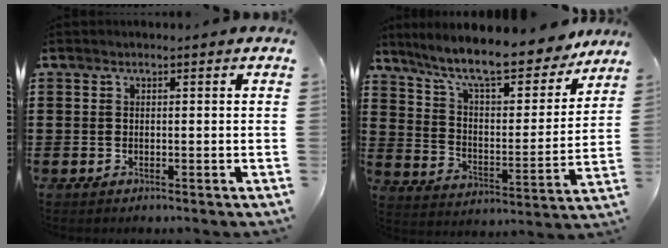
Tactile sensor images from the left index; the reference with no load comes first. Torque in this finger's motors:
{"motor_torque": [1.07, 1.07, 1.05, 0.18]}